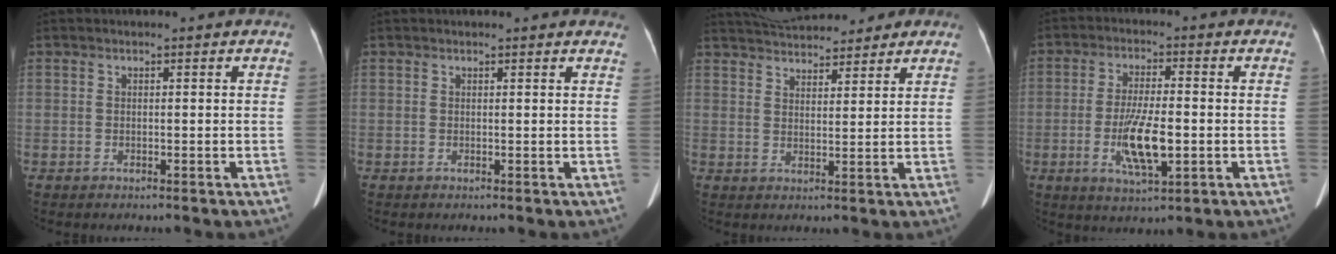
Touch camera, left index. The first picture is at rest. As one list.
[{"total": 5.3, "force": [5.0, 1.1, 1.6], "torque": [-0.010, 0.013, 0.039]}, {"total": 13.1, "force": [11.5, 4.0, 4.9], "torque": [-0.077, 0.036, 0.167]}, {"total": 8.4, "force": [-1.9, 1.8, 8.0], "torque": [-0.153, -0.009, -0.034]}]